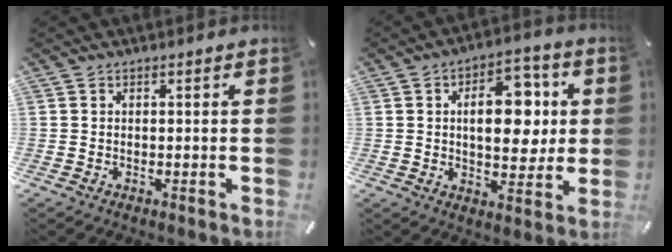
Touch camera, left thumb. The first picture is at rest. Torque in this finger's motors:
{"motor_torque": [1.11, 1.26, 1.43, -0.29, 0.33]}